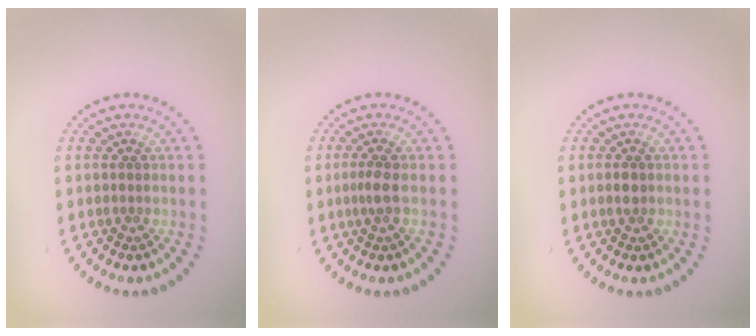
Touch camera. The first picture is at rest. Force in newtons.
{"total": 1.5, "press": 1.1, "slide": 0.9}
{"total": 1.0, "press": 1.0, "slide": 0.0}